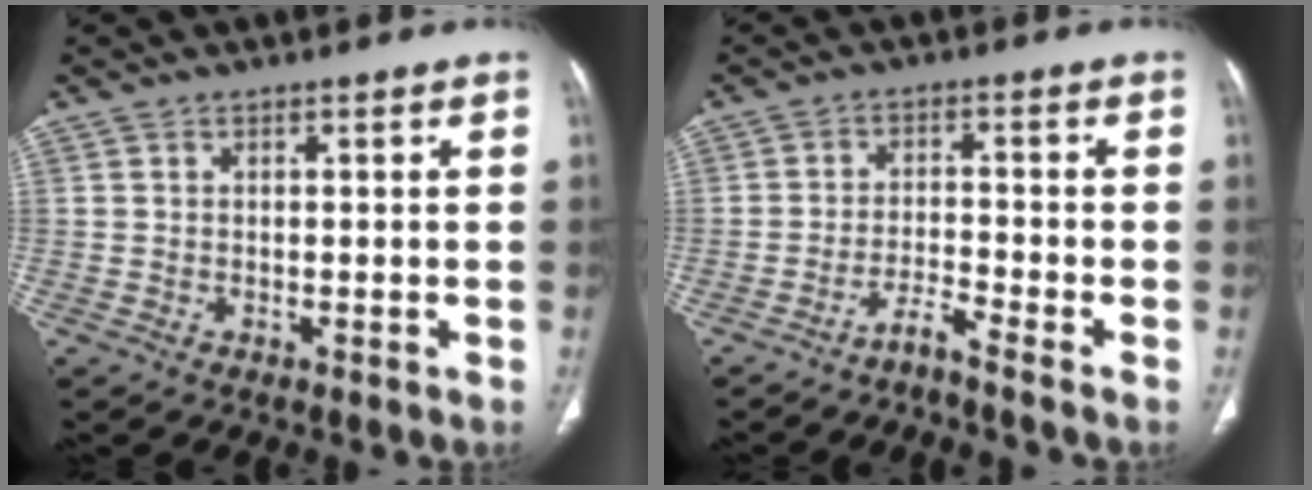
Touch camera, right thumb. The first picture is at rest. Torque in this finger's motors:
{"motor_torque": [-0.12, -0.12, 0.48, -0.32, -0.01]}